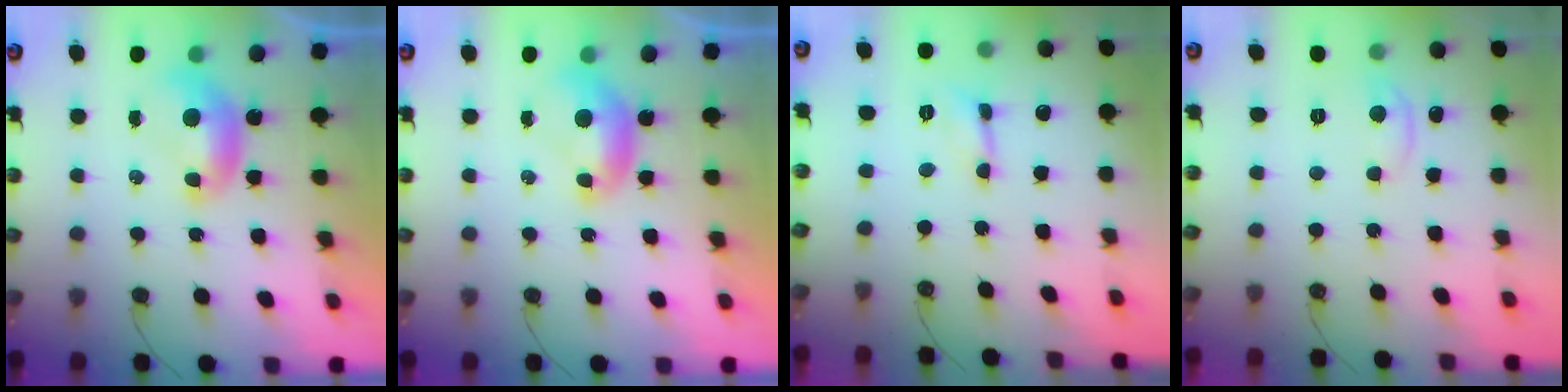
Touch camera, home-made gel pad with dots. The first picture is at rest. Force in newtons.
{"total": 0.0}
{"total": 0.8, "press": 0.8, "slide": 0.1}
{"total": 0.6, "press": 0.2, "slide": 0.6}